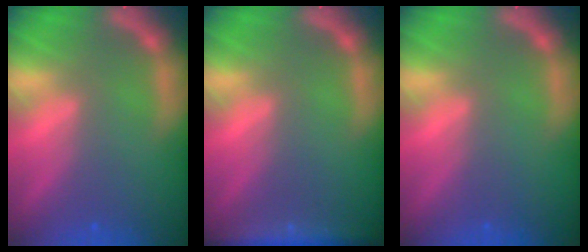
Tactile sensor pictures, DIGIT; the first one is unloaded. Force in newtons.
{"total": 4.5}
{"total": 0.0}